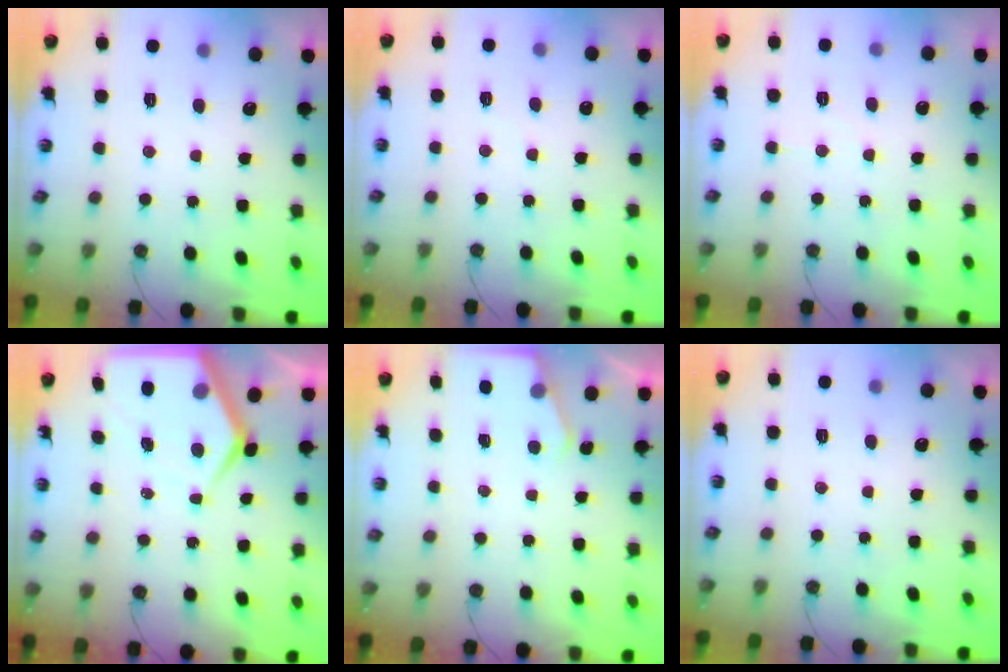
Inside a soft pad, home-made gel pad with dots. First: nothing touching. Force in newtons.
{"total": 2.7, "press": 2.7, "slide": 0.5}
{"total": 3.8, "press": 3.8, "slide": 0.7}
{"total": 9.6, "press": 9.5, "slide": 0.9}
{"total": 2.3, "press": 2.3, "slide": 0.4}
{"total": 0.0}